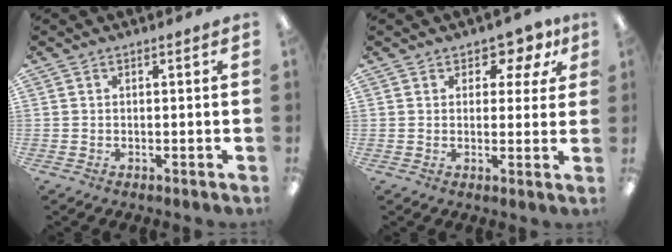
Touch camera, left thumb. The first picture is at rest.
{"total": 5.2, "force": [3.0, 3.6, 2.3], "torque": [-0.022, -0.012, 0.047]}